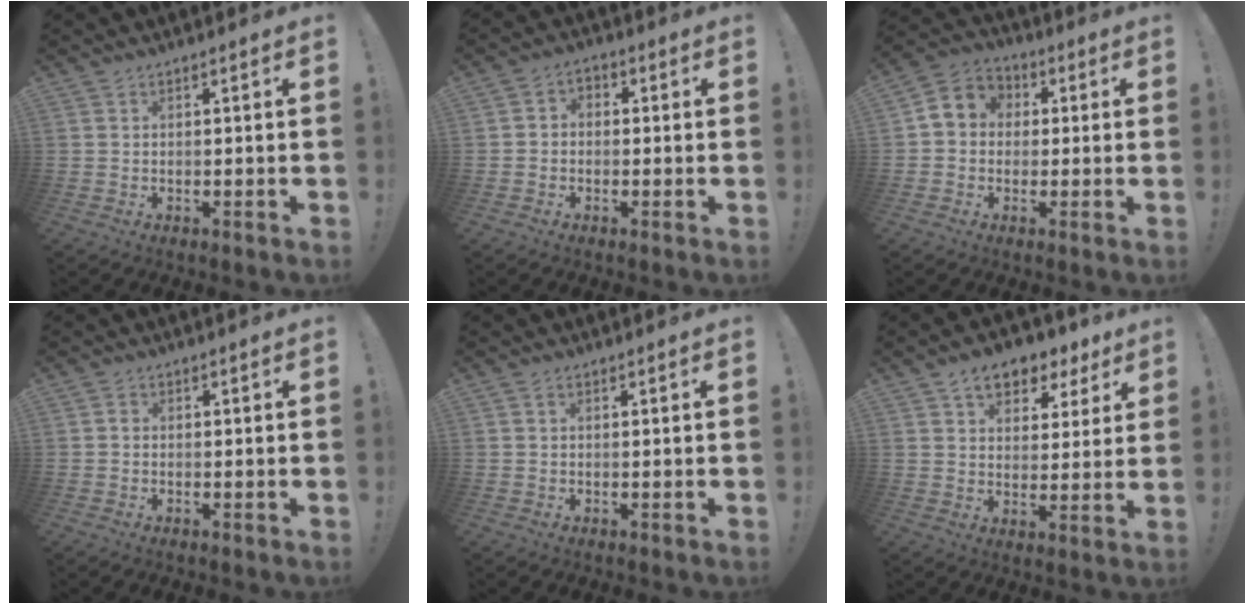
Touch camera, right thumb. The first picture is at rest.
{"total": 3.2, "force": [-1.4, 2.5, 1.5], "torque": [-0.026, 0.011, -0.025]}
{"total": 6.9, "force": [0.1, 6.4, 2.6], "torque": [-0.037, 0.012, 0.009]}
{"total": 1.0, "force": [-0.4, 0.7, 0.5], "torque": [-0.008, 0.004, -0.007]}
{"total": 0.6, "force": [0.1, 0.5, 0.4], "torque": [-0.009, 0.001, 0.002]}
{"total": 9.7, "force": [6.0, 6.1, 4.6], "torque": [-0.062, -0.033, 0.112]}